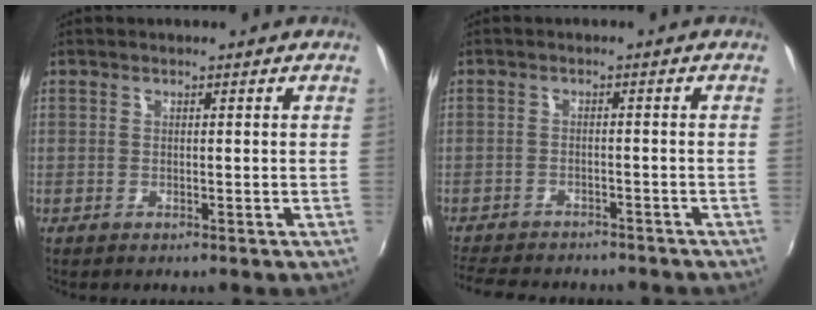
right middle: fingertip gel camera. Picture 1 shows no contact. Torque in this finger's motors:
{"motor_torque": [1.05, -1.09, 0.44, 0.10]}